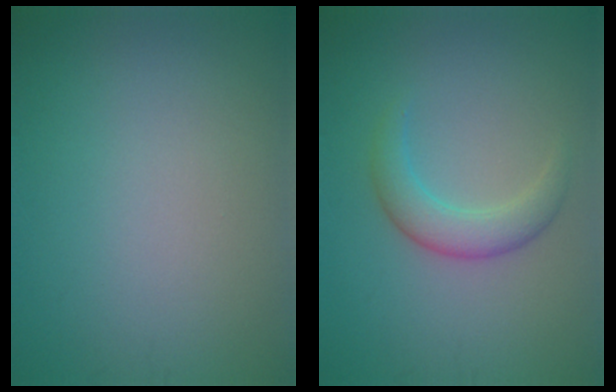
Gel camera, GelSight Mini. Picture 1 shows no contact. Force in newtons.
{"total": 3.0, "press": 3.0, "slide": 0.2}